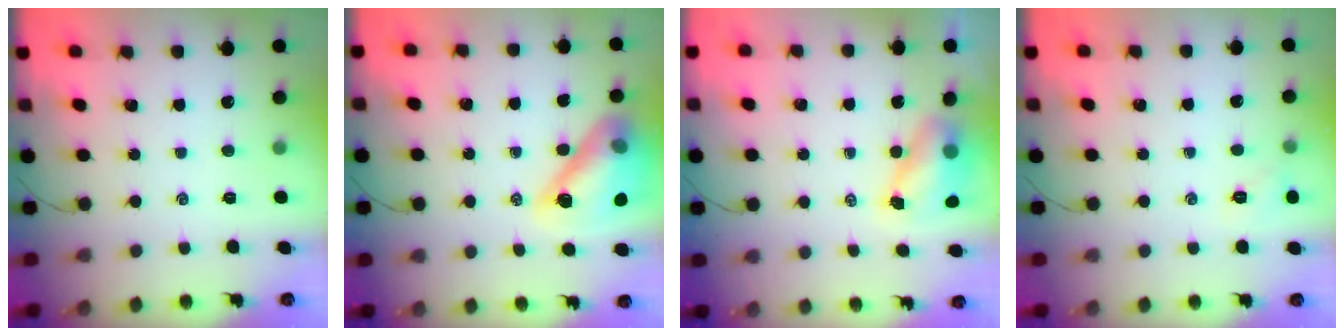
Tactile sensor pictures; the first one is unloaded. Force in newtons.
{"total": 17.7, "press": 17.1, "slide": 4.4}
{"total": 6.7, "press": 6.6, "slide": 0.9}
{"total": 5.2, "press": 5.0, "slide": 1.3}